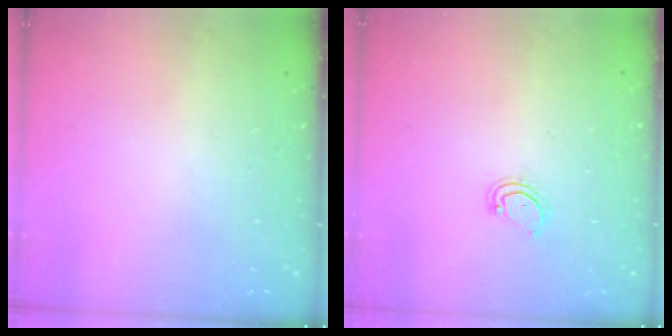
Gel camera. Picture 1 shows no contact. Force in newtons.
{"total": 2.9, "press": 2.9, "slide": 0.3}